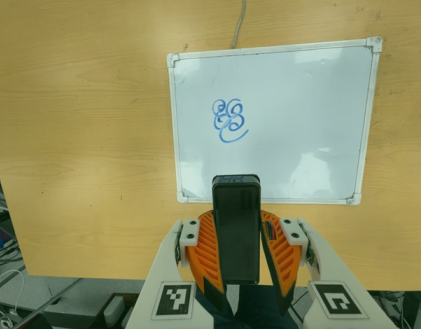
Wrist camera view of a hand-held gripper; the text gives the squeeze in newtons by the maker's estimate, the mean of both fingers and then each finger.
{"total": 9.7, "left": 8.1, "right": 11.4}